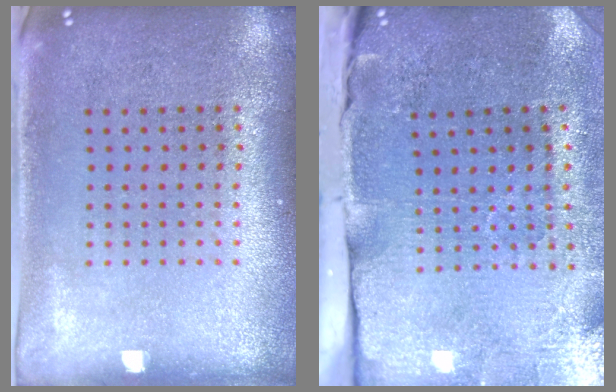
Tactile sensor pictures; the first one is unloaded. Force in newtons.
{"total": 4.8, "press": 3.8, "slide": 2.8}